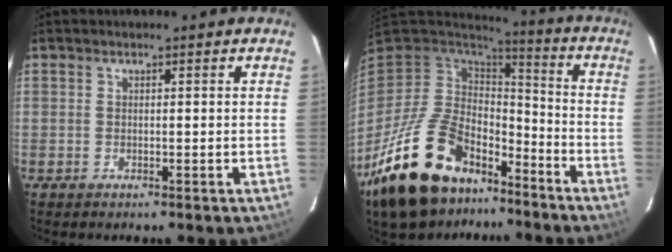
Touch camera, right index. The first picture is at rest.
{"total": 25.2, "force": [-16.0, 13.3, 14.2], "torque": [-0.289, -0.014, -0.248]}